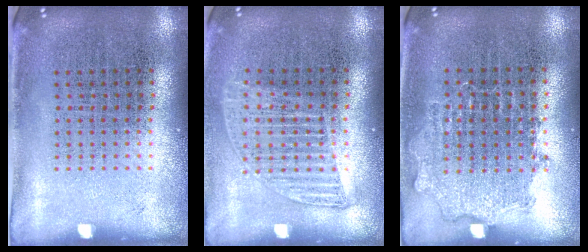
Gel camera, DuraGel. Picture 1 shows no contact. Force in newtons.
{"total": 1.2, "press": 1.1, "slide": 0.6}
{"total": 0.8, "press": 0.7, "slide": 0.2}